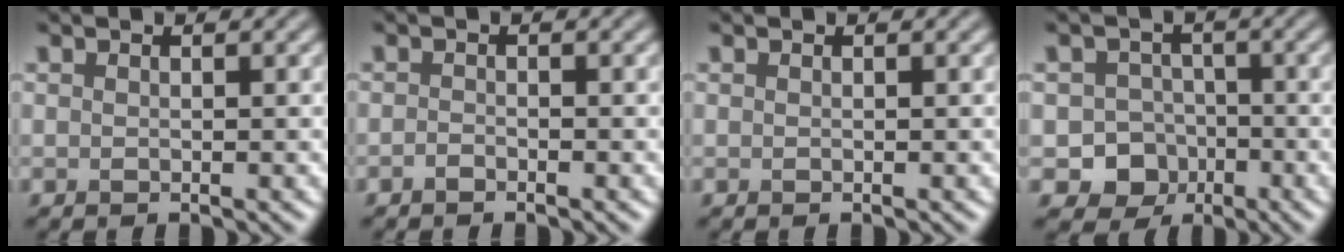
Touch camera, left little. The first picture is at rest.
{"total": 0.6, "force": [-0.5, 0.2, 0.3], "torque": [-0.006, -0.001, -0.011]}
{"total": 0.0}
{"total": 5.9, "force": [-2.4, 5.2, 1.3], "torque": [0.011, -0.007, -0.059]}